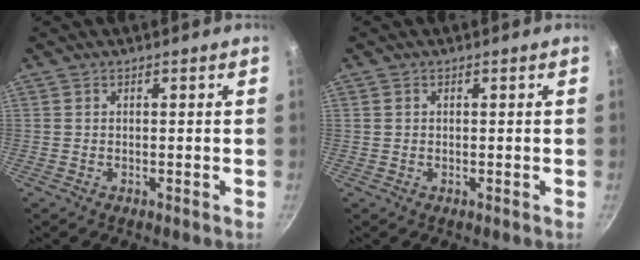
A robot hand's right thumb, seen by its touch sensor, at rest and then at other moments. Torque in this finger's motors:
{"motor_torque": [0.49, 0.16, 0.17, 0.56, -0.04]}